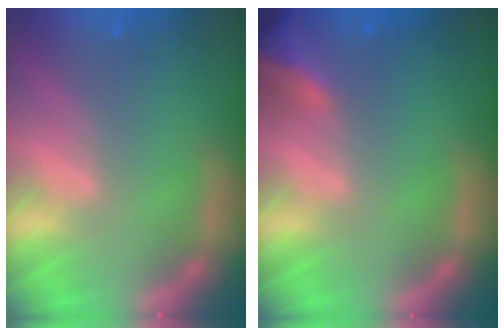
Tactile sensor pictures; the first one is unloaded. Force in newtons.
{"total": 6.5}